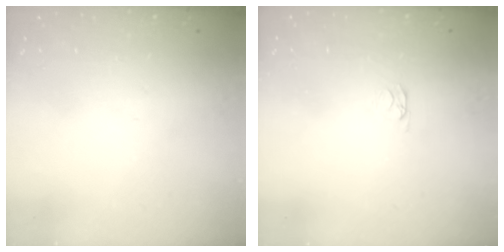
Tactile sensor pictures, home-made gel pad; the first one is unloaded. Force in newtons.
{"total": 2.1, "press": 2.0, "slide": 0.3}